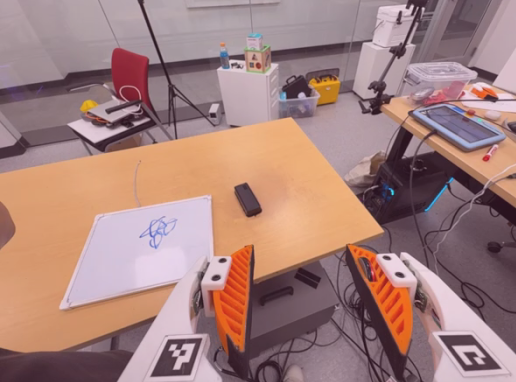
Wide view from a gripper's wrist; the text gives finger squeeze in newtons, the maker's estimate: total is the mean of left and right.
{"total": 0.0}